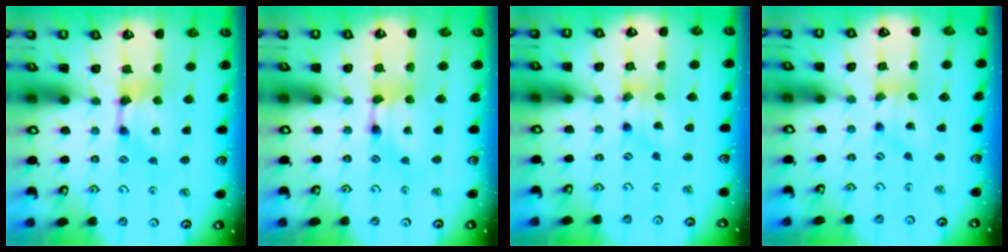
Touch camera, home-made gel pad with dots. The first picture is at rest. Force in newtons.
{"total": 1.6, "press": 1.6, "slide": 0.2}
{"total": 1.4, "press": 0.6, "slide": 1.3}
{"total": 1.7, "press": 1.0, "slide": 1.3}